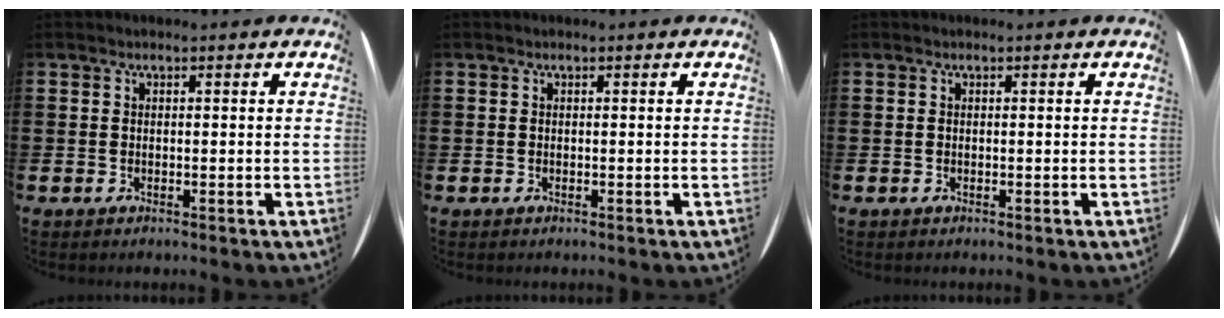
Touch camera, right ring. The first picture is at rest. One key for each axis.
{"total": 0.0}
{"total": 0.0}